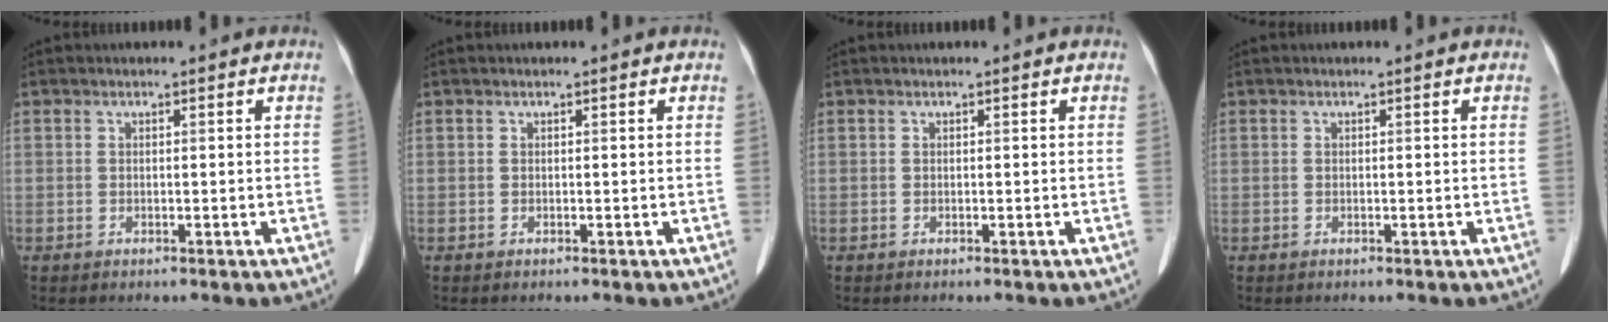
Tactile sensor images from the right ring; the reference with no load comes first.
{"total": 0.0}
{"total": 0.0}
{"total": 0.0}